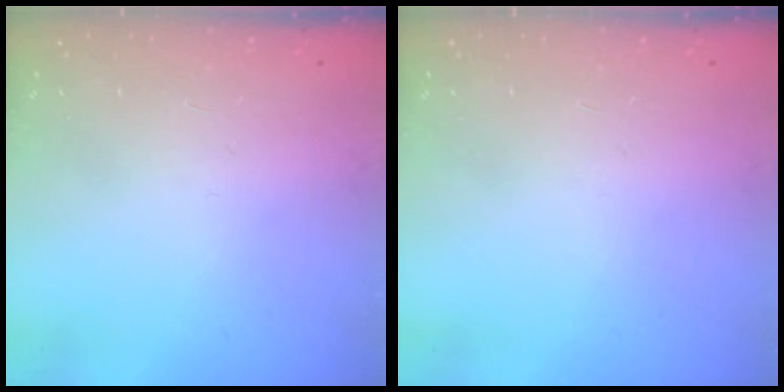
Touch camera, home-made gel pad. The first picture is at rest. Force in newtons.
{"total": 0.0}